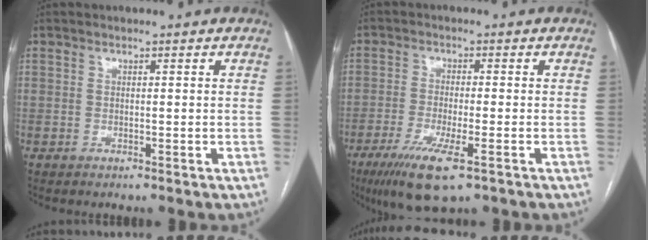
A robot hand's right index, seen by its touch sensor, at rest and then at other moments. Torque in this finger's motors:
{"motor_torque": [1.18, -0.26, 0.44, 0.13]}